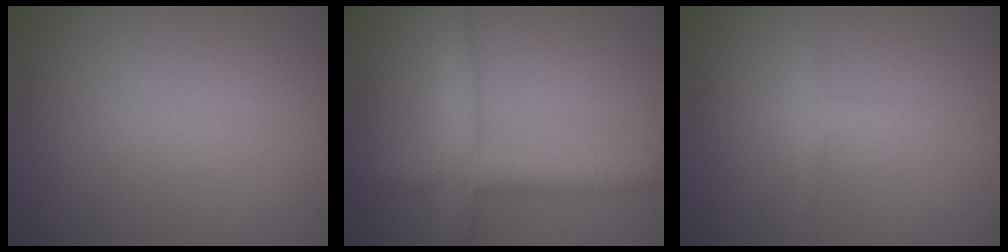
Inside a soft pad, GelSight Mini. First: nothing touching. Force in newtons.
{"total": 4.1, "press": 4.1, "slide": 0.2}
{"total": 1.3, "press": 1.3, "slide": 0.1}